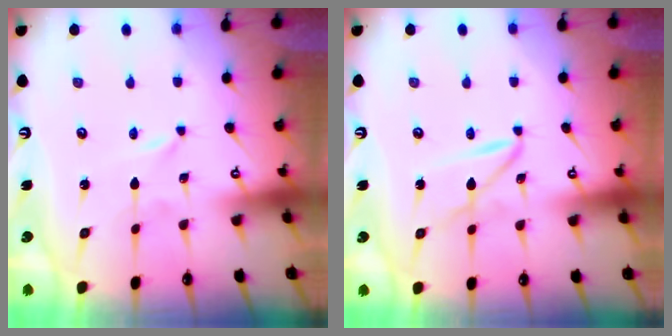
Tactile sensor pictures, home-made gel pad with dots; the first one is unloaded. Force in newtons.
{"total": 5.2, "press": 5.1, "slide": 0.4}